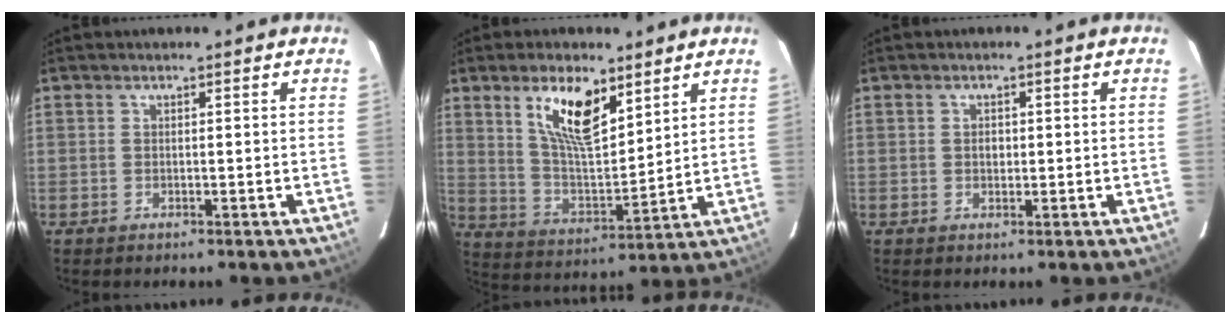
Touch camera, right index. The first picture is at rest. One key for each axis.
{"total": 12.5, "fx": 7.1, "fy": 4.6, "fz": 9.2, "tx": -0.168, "ty": 0.005, "tz": 0.140}
{"total": 1.4, "fx": 0.0, "fy": 1.1, "fz": 0.7, "tx": -0.013, "ty": 0.004, "tz": 0.000}